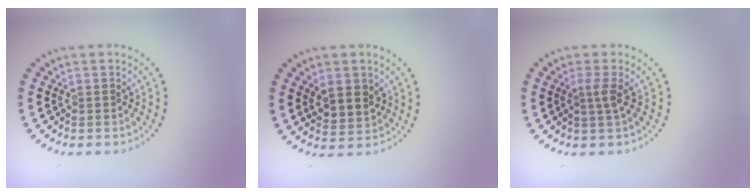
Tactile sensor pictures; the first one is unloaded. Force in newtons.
{"total": 2.8, "press": 2.6, "slide": 1.1}
{"total": 1.5, "press": 1.0, "slide": 1.1}